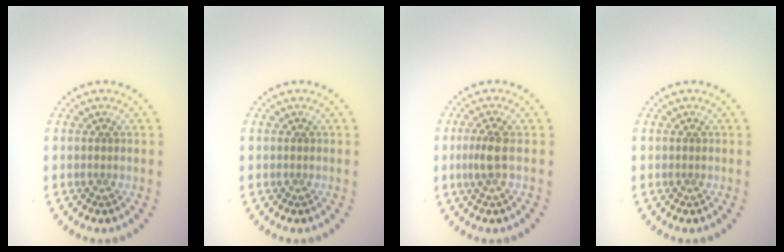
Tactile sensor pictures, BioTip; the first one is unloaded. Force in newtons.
{"total": 0.0}
{"total": 1.8, "press": 1.4, "slide": 1.1}
{"total": 0.0}